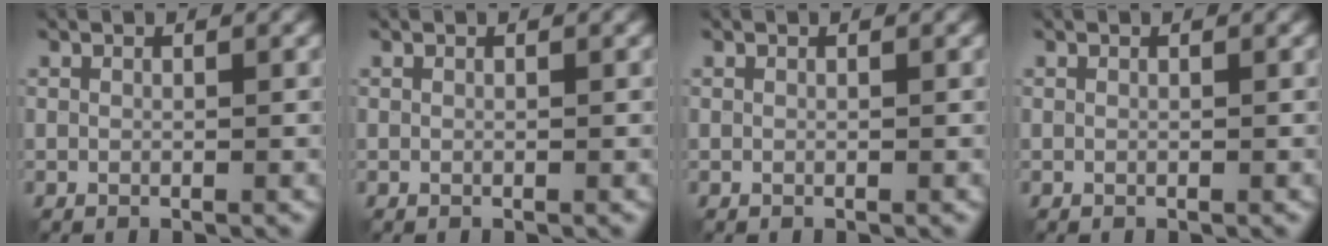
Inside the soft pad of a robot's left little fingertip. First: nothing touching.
{"total": 0.0}
{"total": 0.0}
{"total": 0.0}